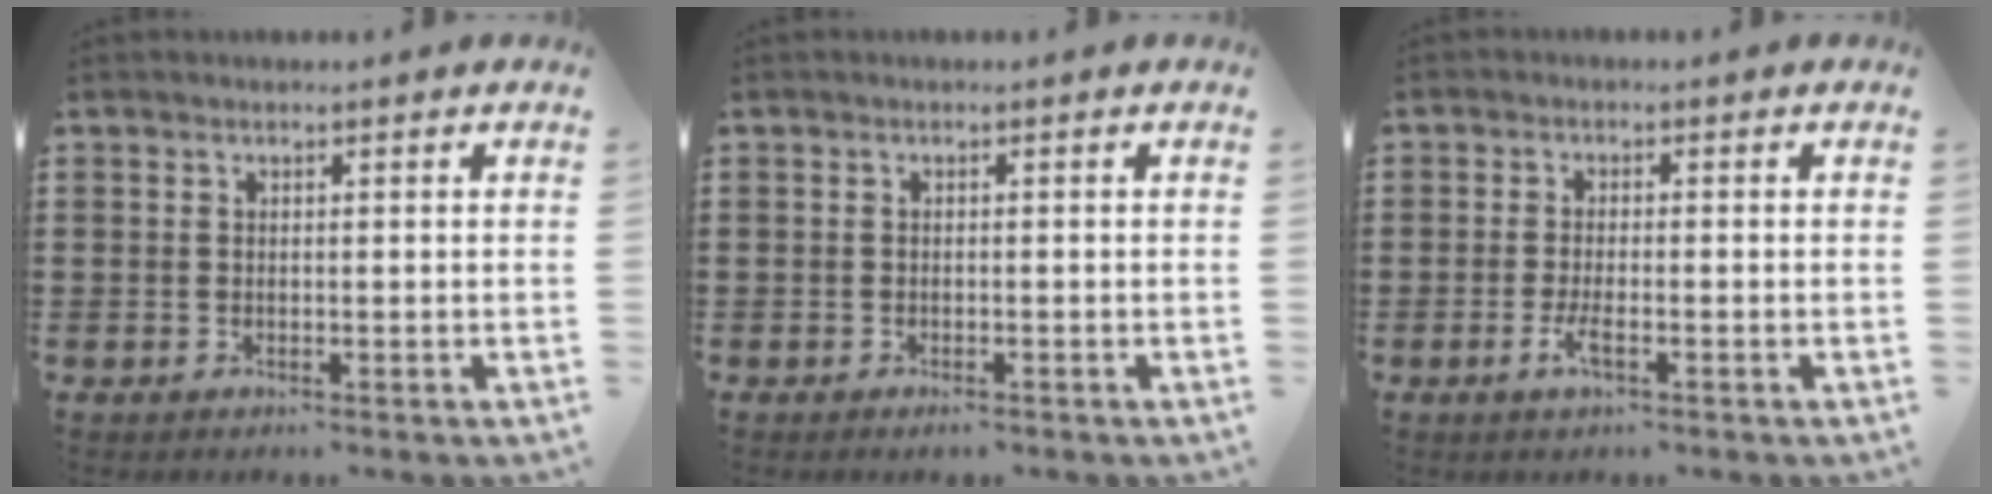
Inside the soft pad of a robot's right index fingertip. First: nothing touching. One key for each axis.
{"total": 0.6, "fx": -0.5, "fy": 0.0, "fz": 0.3, "tx": -0.009, "ty": -0.008, "tz": -0.008}
{"total": 2.6, "fx": -1.2, "fy": 0.6, "fz": 2.2, "tx": -0.051, "ty": -0.006, "tz": -0.026}